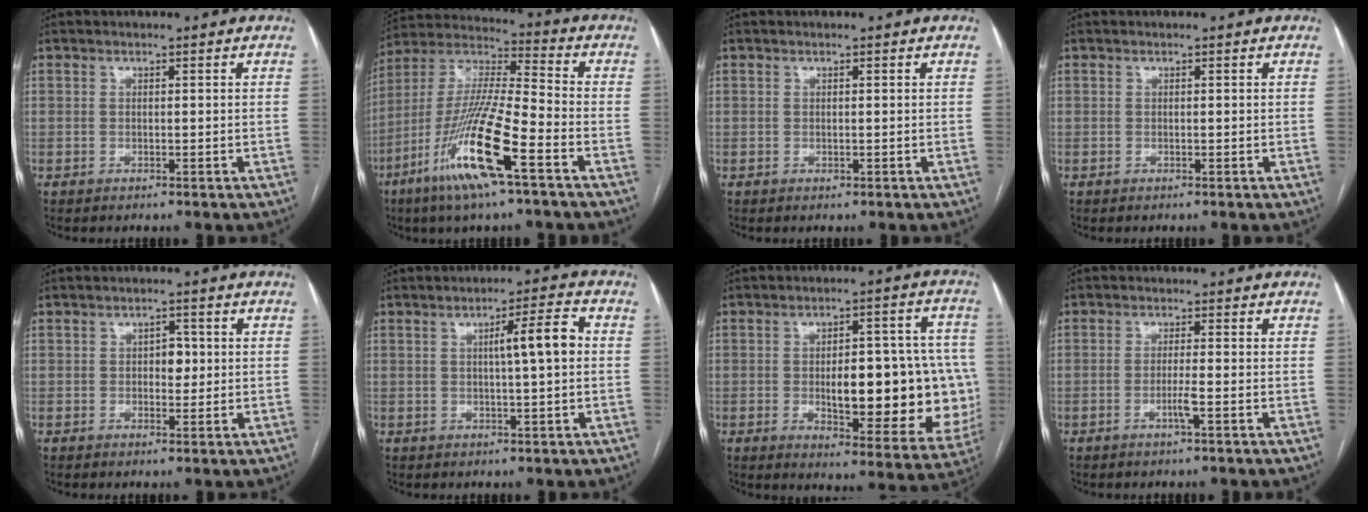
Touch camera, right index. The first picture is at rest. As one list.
[{"total": 17.1, "force": [-8.2, 1.0, 15.0], "torque": [-0.310, -0.025, -0.158]}, {"total": 0.0}, {"total": 0.0}, {"total": 2.7, "force": [0.2, 1.7, 2.1], "torque": [-0.026, 0.008, 0.002]}, {"total": 6.1, "force": [0.8, 0.3, 6.1], "torque": [-0.094, 0.010, 0.008]}, {"total": 20.0, "force": [-1.9, 7.0, 18.7], "torque": [-0.186, 0.025, -0.002]}, {"total": 2.3, "force": [-1.0, -0.3, 2.0], "torque": [-0.039, -0.003, -0.020]}]